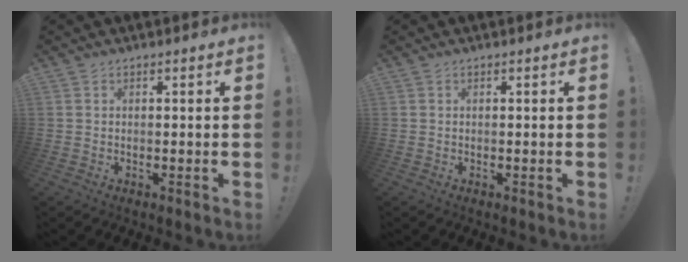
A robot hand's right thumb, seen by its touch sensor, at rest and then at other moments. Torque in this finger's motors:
{"motor_torque": [0.00, 0.00, -0.07, 0.07, 0.00]}